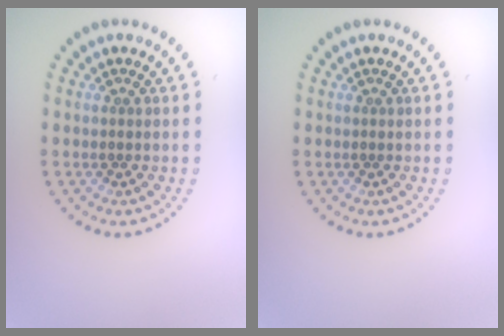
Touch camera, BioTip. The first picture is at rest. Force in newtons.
{"total": 0.0}